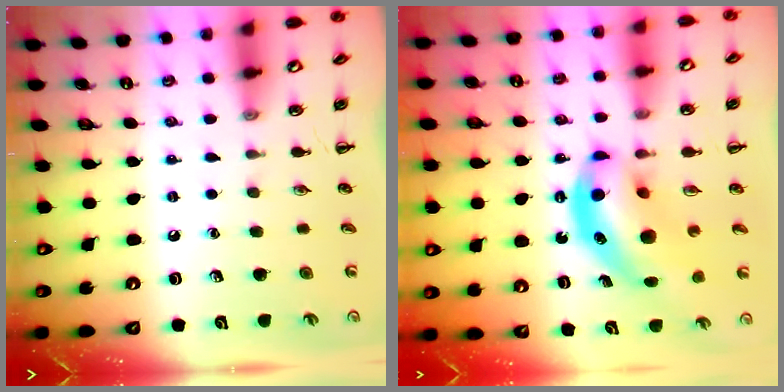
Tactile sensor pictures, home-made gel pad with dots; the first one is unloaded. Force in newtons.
{"total": 12.4, "press": 12.1, "slide": 2.8}